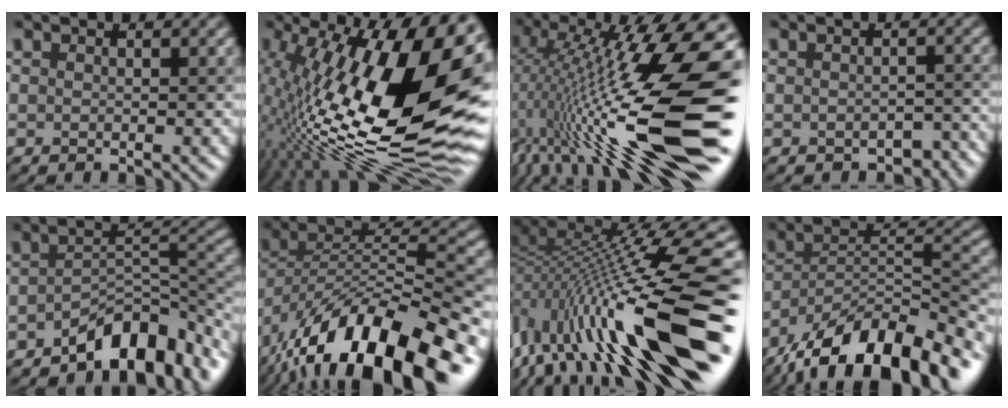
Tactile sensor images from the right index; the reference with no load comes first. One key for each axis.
{"total": 19.7, "fx": 2.5, "fy": 8.0, "fz": 17.9, "tx": -0.289, "ty": 0.007, "tz": 0.036}
{"total": 17.2, "fx": -2.9, "fy": 3.6, "fz": 16.6, "tx": -0.263, "ty": 0.031, "tz": -0.047}
{"total": 2.3, "fx": -1.9, "fy": 1.0, "fz": 0.8, "tx": -0.003, "ty": 0.008, "tz": -0.013}
{"total": 7.8, "fx": -5.0, "fy": 3.4, "fz": 5.0, "tx": -0.056, "ty": 0.010, "tz": -0.081}
{"total": 15.7, "fx": -9.3, "fy": 6.7, "fz": 10.8, "tx": -0.197, "ty": 0.011, "tz": -0.155}
{"total": 16.0, "fx": -1.0, "fy": 4.5, "fz": 15.3, "tx": -0.259, "ty": 0.018, "tz": -0.018}
{"total": 15.1, "fx": -11.0, "fy": 5.2, "fz": 8.9, "tx": -0.159, "ty": 0.026, "tz": -0.183}